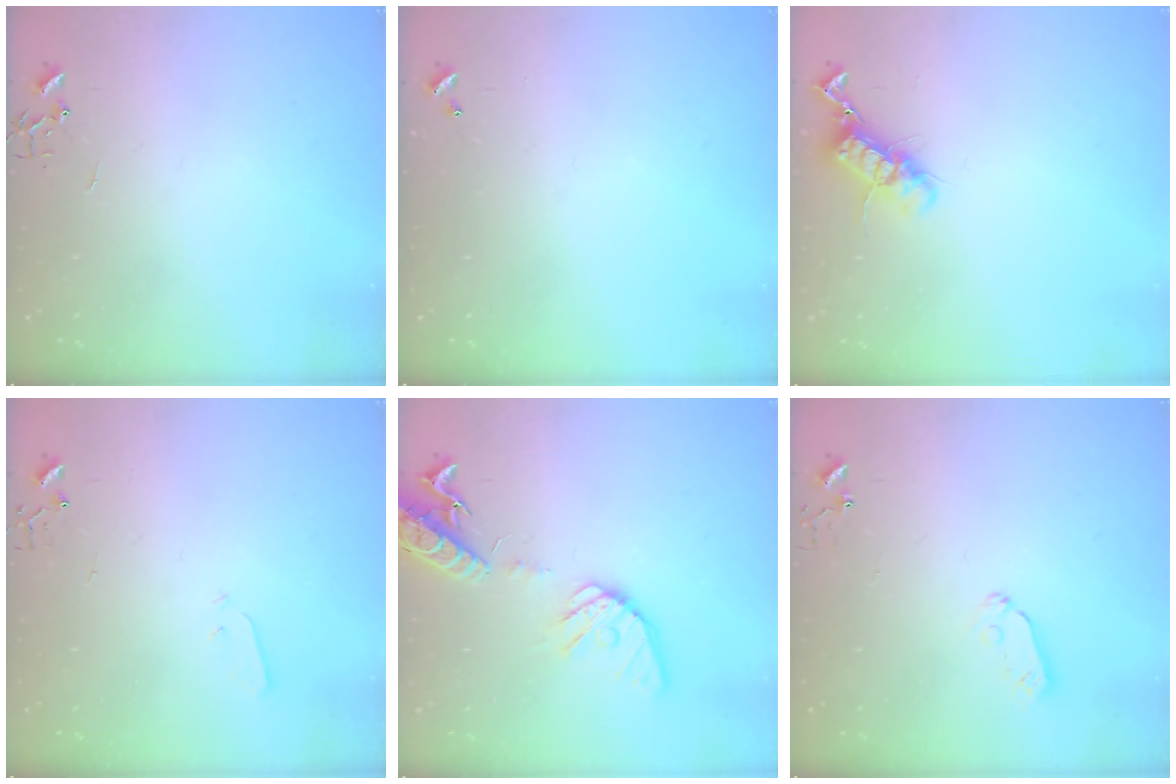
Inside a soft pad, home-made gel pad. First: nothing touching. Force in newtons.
{"total": 0.0}
{"total": 12.2, "press": 12.2, "slide": 0.6}
{"total": 2.8, "press": 2.7, "slide": 0.4}
{"total": 16.0, "press": 15.8, "slide": 2.5}
{"total": 3.7, "press": 3.6, "slide": 0.5}